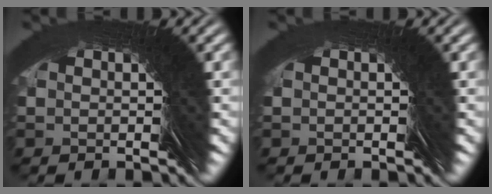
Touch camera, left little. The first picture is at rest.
{"total": 0.6, "force": [-0.1, 0.6, 0.2], "torque": [-0.010, -0.004, 0.000]}